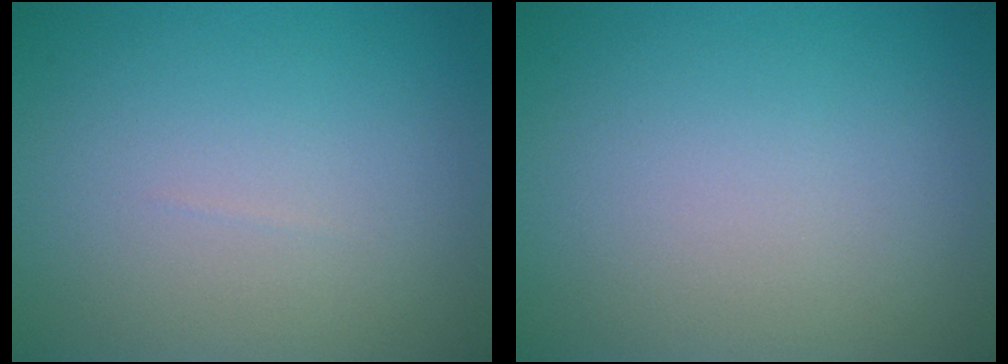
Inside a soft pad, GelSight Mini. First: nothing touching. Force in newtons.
{"total": 0.0}